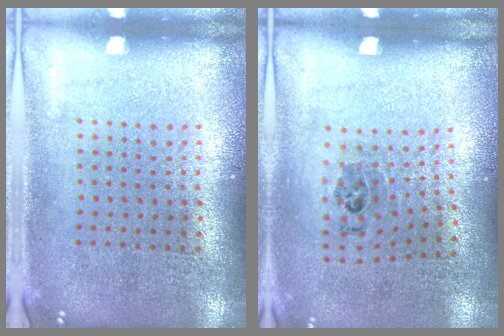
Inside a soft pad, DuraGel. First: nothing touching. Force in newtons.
{"total": 1.2, "press": 0.8, "slide": 0.9}